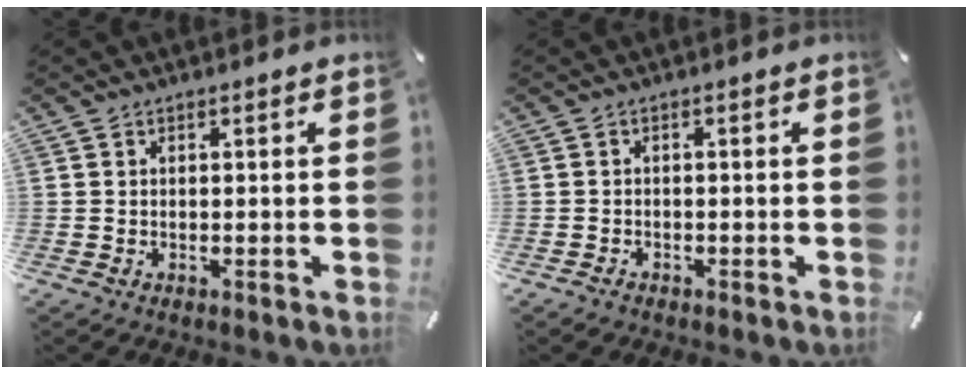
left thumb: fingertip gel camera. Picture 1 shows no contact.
{"total": 1.1, "force": [-0.8, 0.6, 0.3], "torque": [-0.006, 0.001, -0.018]}